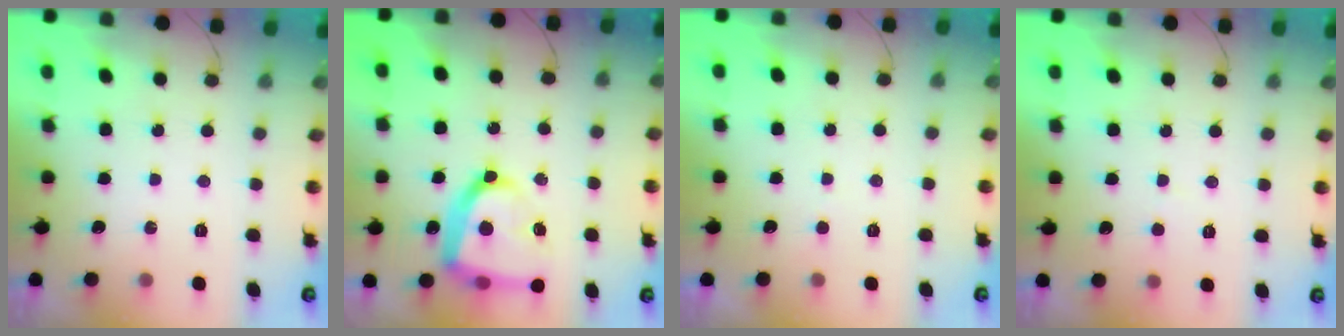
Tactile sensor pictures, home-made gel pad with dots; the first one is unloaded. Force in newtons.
{"total": 18.9, "press": 18.8, "slide": 1.2}
{"total": 1.9, "press": 1.9, "slide": 0.3}
{"total": 2.4, "press": 2.4, "slide": 0.2}